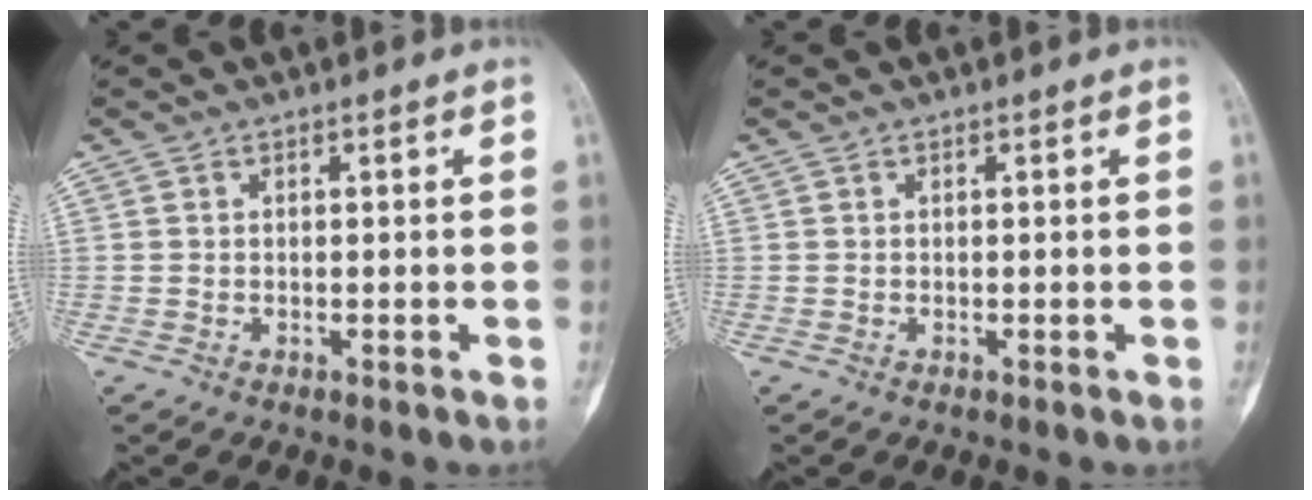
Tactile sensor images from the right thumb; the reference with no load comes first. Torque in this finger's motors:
{"motor_torque": [0.02, 0.01, 0.05, 0.04, 0.06]}